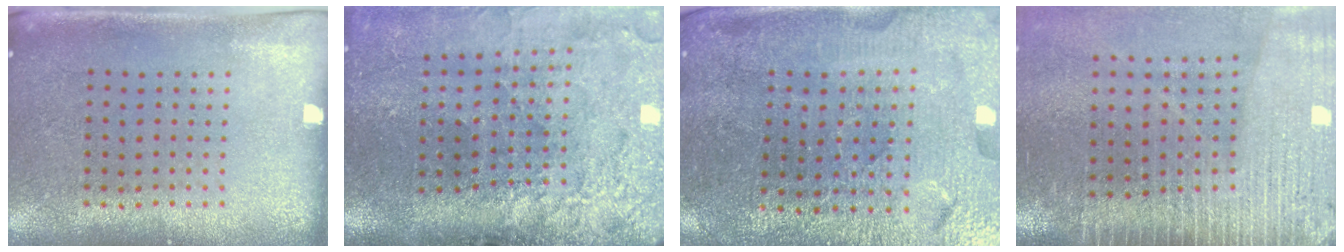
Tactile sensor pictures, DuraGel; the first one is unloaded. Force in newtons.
{"total": 4.7, "press": 3.6, "slide": 3.0}
{"total": 3.4, "press": 3.4, "slide": 0.2}
{"total": 3.7, "press": 3.2, "slide": 1.9}